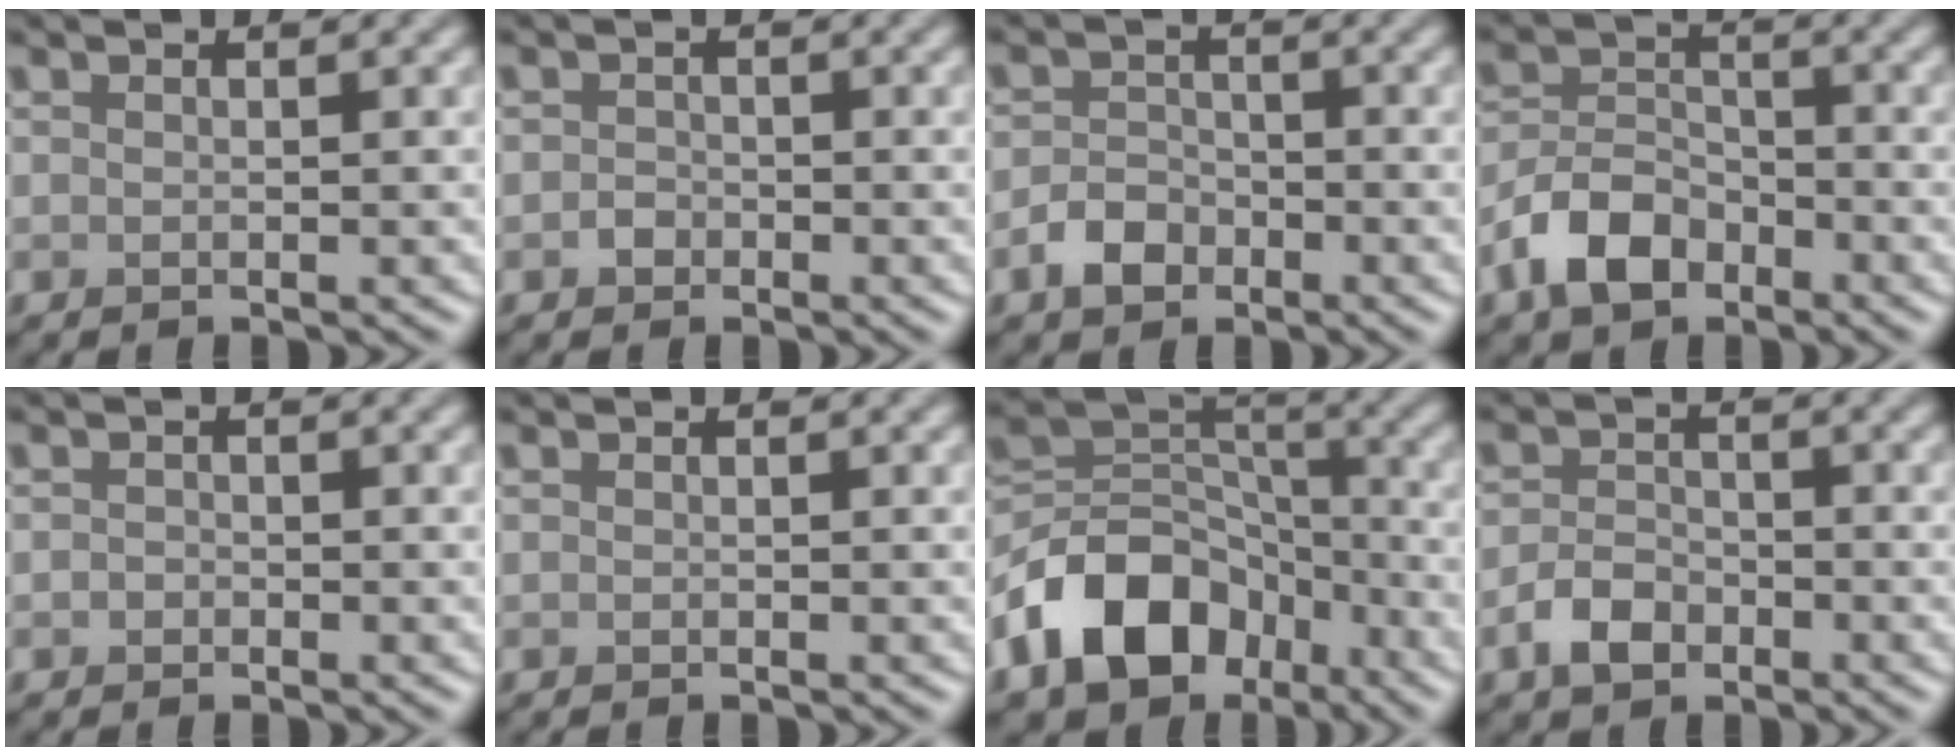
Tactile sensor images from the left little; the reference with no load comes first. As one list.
[{"total": 1.0, "force": [-0.5, 0.8, 0.3], "torque": [-0.003, -0.001, -0.011]}, {"total": 2.8, "force": [-1.6, 1.9, 1.3], "torque": [-0.020, 0.006, -0.034]}, {"total": 4.9, "force": [-2.9, 2.9, 2.6], "torque": [-0.050, 0.003, -0.064]}, {"total": 0.7, "force": [-0.3, 0.6, 0.2], "torque": [-0.001, -0.004, -0.007]}, {"total": 0.0}, {"total": 10.0, "force": [-5.4, 6.7, 5.1], "torque": [-0.088, 0.003, -0.110]}, {"total": 2.9, "force": [-1.6, 1.9, 1.6], "torque": [-0.030, 0.004, -0.036]}]